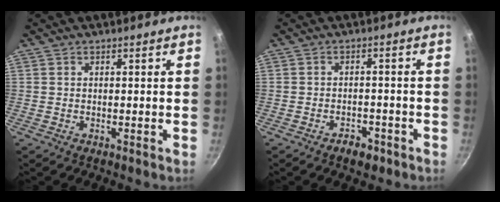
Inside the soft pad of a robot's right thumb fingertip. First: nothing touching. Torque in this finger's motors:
{"motor_torque": [-0.07, 0.01, -0.19, -0.02, 0.06]}